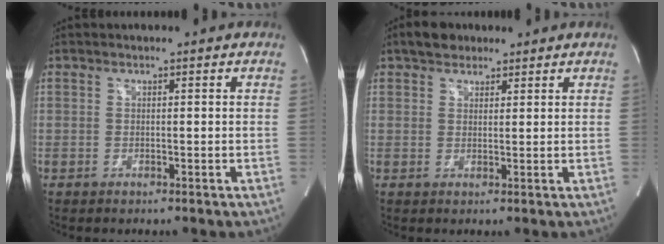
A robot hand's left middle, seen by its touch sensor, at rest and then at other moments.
{"total": 3.7, "force": [2.7, 2.2, 1.2], "torque": [-0.023, 0.019, 0.045]}